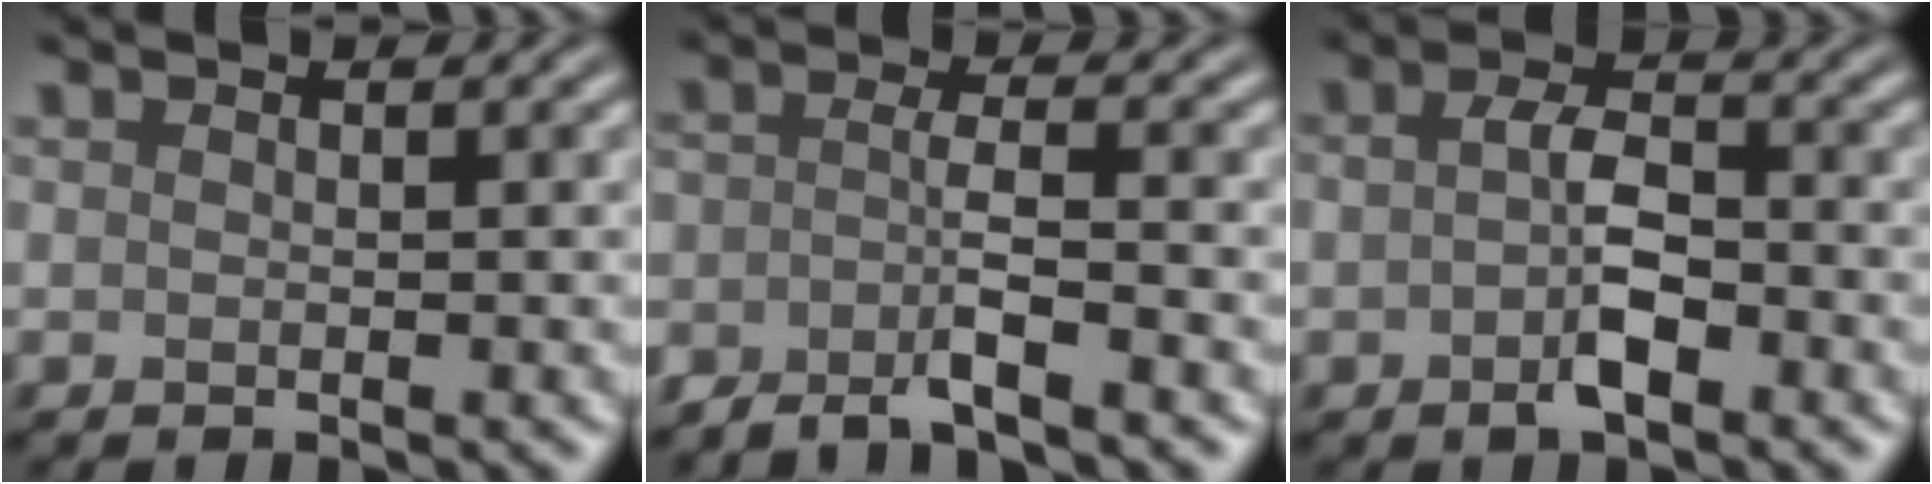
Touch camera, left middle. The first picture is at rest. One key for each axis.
{"total": 3.2, "fx": -2.3, "fy": 0.3, "fz": 2.1, "tx": -0.037, "ty": 0.002, "tz": -0.051}
{"total": 3.6, "fx": -1.0, "fy": 1.6, "fz": 3.0, "tx": -0.056, "ty": 0.001, "tz": -0.022}